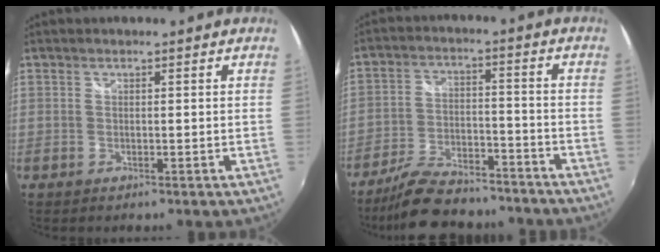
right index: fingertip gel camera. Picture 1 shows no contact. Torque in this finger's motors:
{"motor_torque": [0.39, -0.47, 0.02, 0.01]}